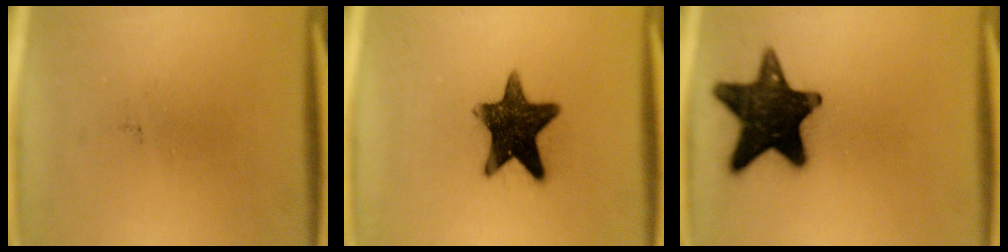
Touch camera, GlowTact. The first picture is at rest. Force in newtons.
{"total": 14.1}
{"total": 16.7}